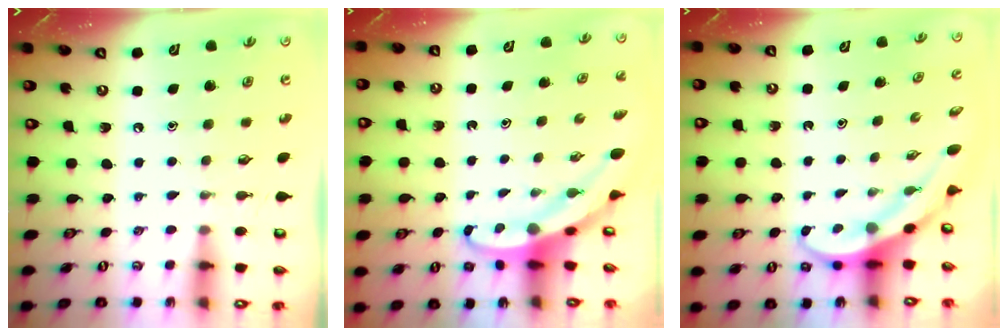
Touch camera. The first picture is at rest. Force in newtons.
{"total": 5.4, "press": 5.4, "slide": 0.3}
{"total": 4.0, "press": 3.9, "slide": 0.7}